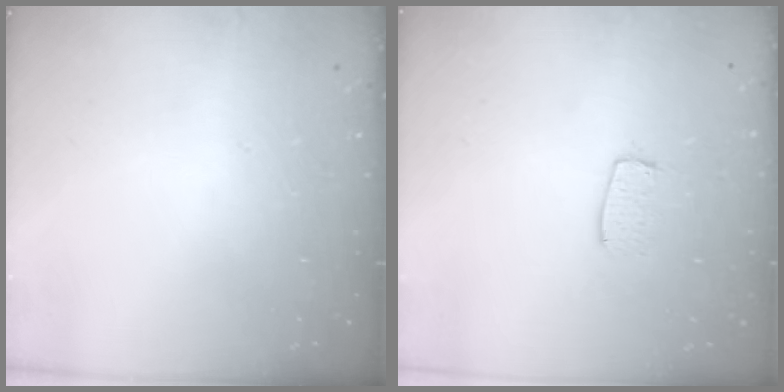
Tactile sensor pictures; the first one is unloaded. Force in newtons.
{"total": 5.9, "press": 5.9, "slide": 0.3}